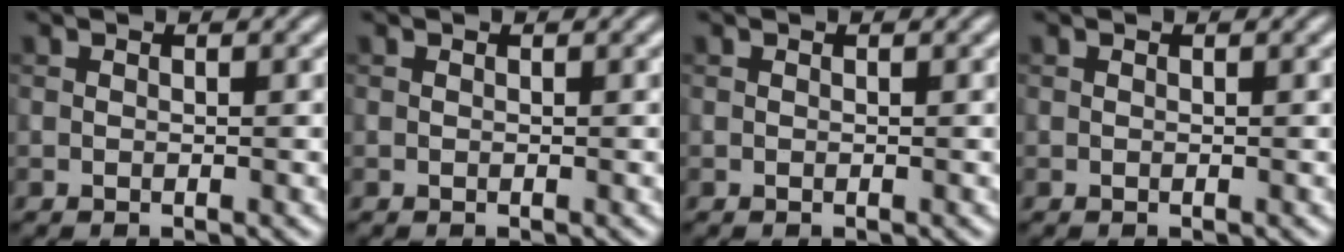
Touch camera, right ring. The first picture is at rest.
{"total": 0.0}
{"total": 0.0}
{"total": 0.0}